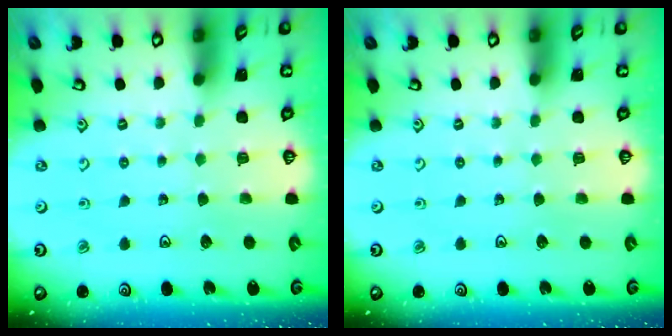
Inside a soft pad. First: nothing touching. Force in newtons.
{"total": 0.0}